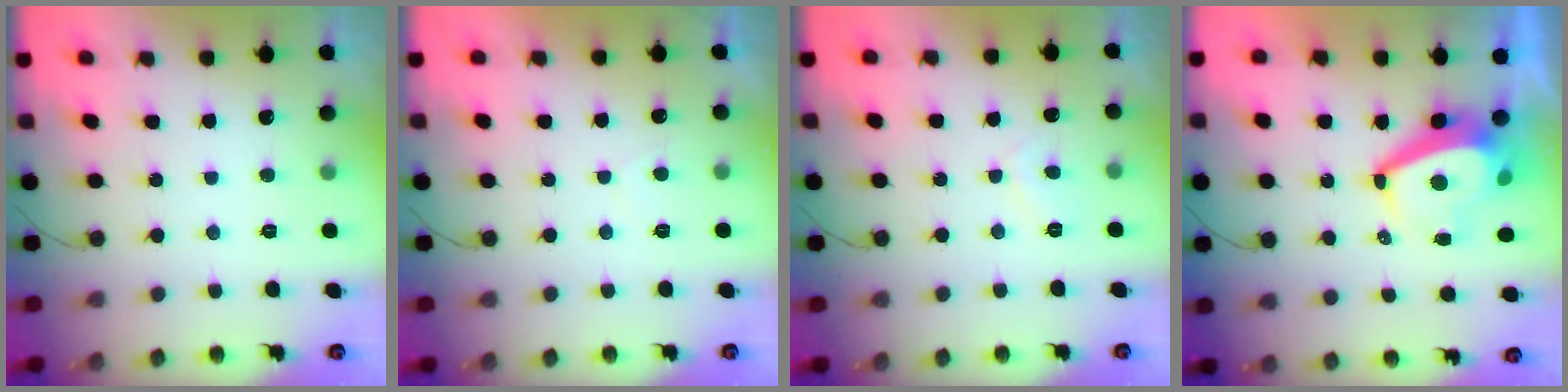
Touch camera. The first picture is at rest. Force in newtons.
{"total": 0.7, "press": 0.3, "slide": 0.6}
{"total": 1.7, "press": 1.6, "slide": 0.6}
{"total": 9.6, "press": 9.6, "slide": 1.1}